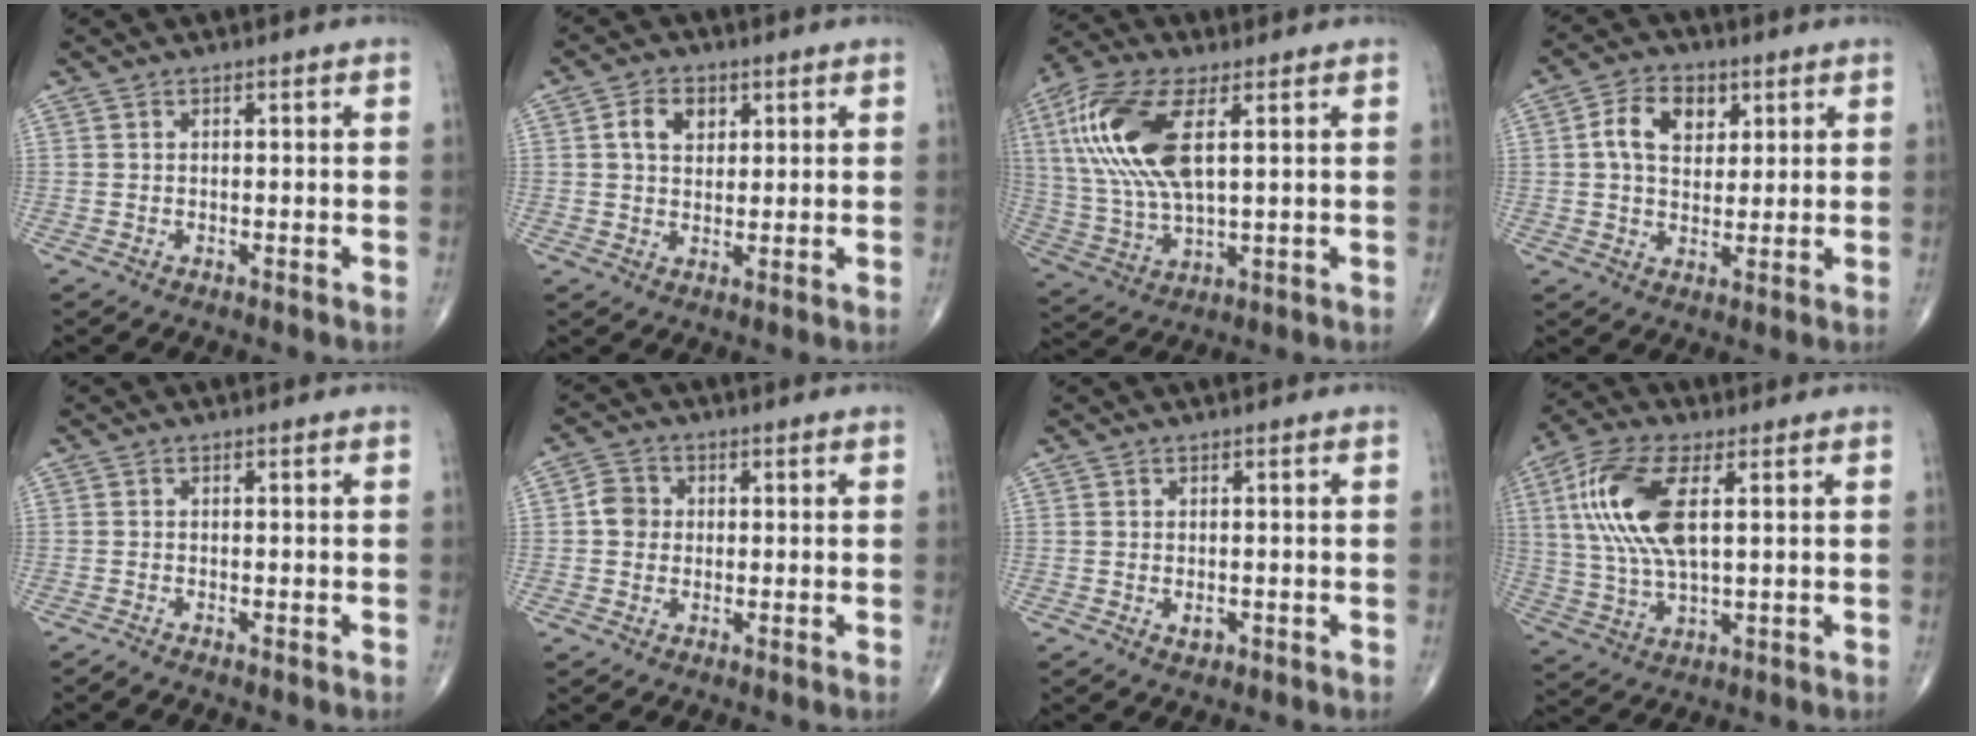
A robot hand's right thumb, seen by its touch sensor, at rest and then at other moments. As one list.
[{"total": 5.2, "force": [1.7, 3.7, 3.2], "torque": [-0.043, -0.001, 0.027]}, {"total": 17.9, "force": [4.9, 7.7, 15.4], "torque": [-0.340, -0.003, 0.094]}, {"total": 8.3, "force": [2.4, 5.7, 5.5], "torque": [-0.074, -0.003, 0.038]}, {"total": 0.7, "force": [-0.6, 0.0, 0.4], "torque": [-0.014, 0.000, -0.014]}, {"total": 3.9, "force": [0.0, 3.6, 1.6], "torque": [-0.015, 0.007, -0.006]}, {"total": 2.4, "force": [-0.9, 1.6, 1.5], "torque": [-0.011, 0.003, -0.006]}, {"total": 15.1, "force": [3.7, 6.5, 13.1], "torque": [-0.288, 0.002, 0.072]}]